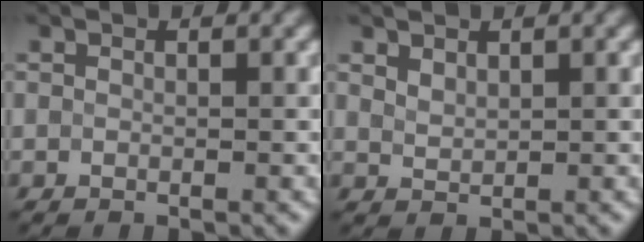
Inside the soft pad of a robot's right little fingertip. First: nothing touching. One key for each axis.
{"total": 1.2, "fx": 1.0, "fy": 0.5, "fz": 0.5, "tx": -0.015, "ty": 0.003, "tz": 0.024}